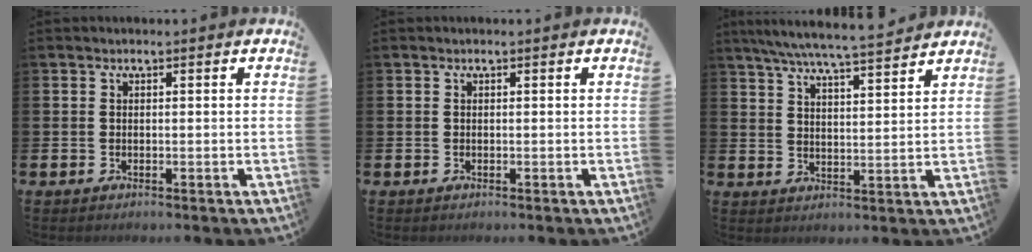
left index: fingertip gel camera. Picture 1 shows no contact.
{"total": 0.0}
{"total": 6.6, "force": [6.2, 0.1, 2.3], "torque": [-0.059, -0.039, 0.109]}